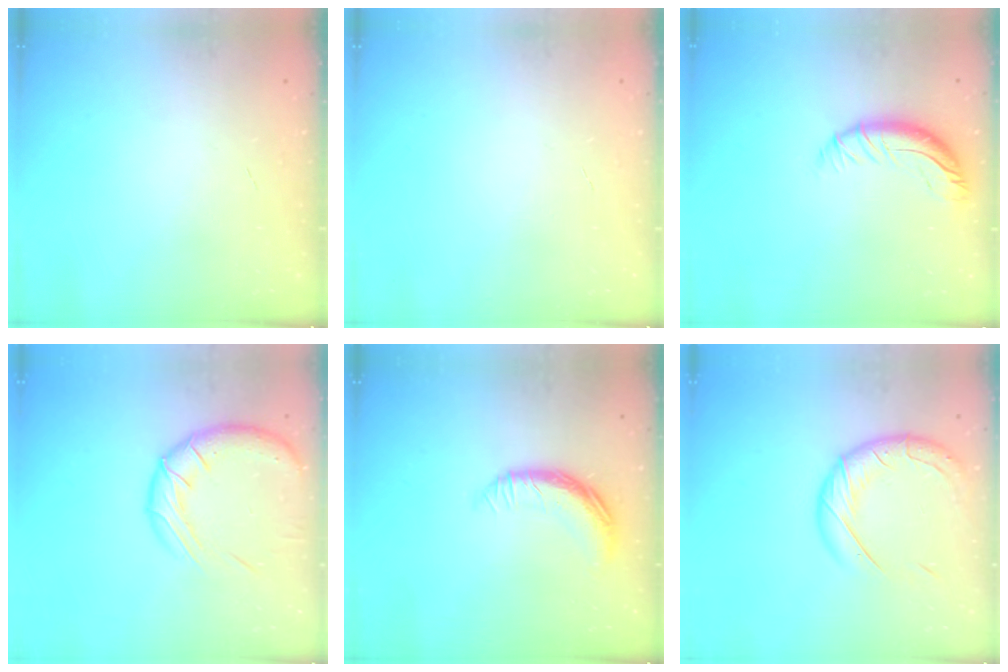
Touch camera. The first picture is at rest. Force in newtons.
{"total": 0.0}
{"total": 9.4, "press": 9.2, "slide": 1.9}
{"total": 15.7, "press": 15.5, "slide": 2.4}
{"total": 11.7, "press": 11.7, "slide": 0.5}
{"total": 16.0, "press": 15.8, "slide": 2.1}